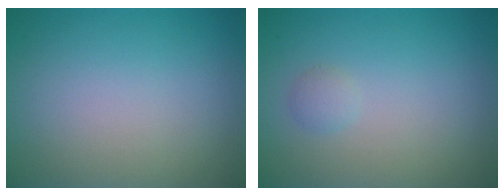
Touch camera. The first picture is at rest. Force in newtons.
{"total": 0.8, "press": 0.8, "slide": 0.1}